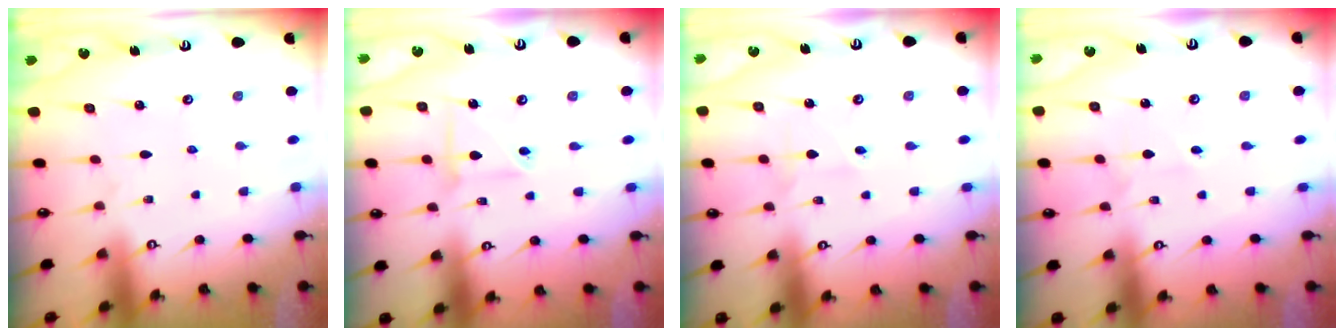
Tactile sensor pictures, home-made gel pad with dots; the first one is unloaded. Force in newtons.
{"total": 6.2, "press": 6.1, "slide": 1.2}
{"total": 2.3, "press": 2.3, "slide": 0.4}
{"total": 2.1, "press": 2.1, "slide": 0.2}